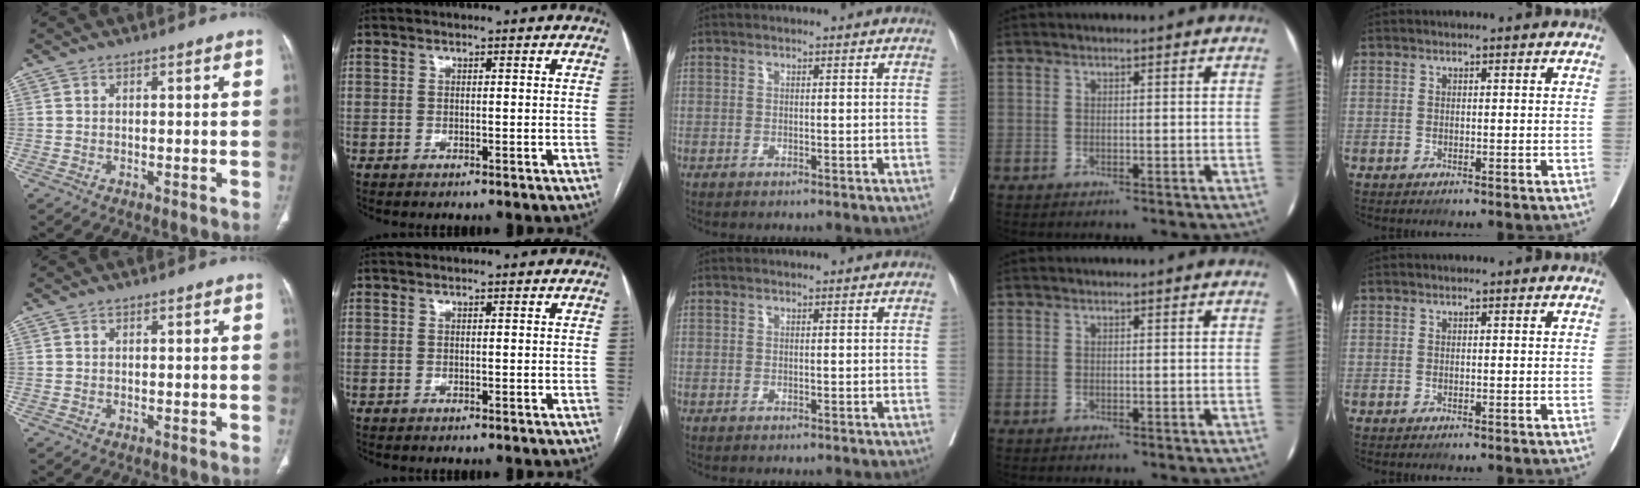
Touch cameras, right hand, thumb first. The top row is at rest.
{}